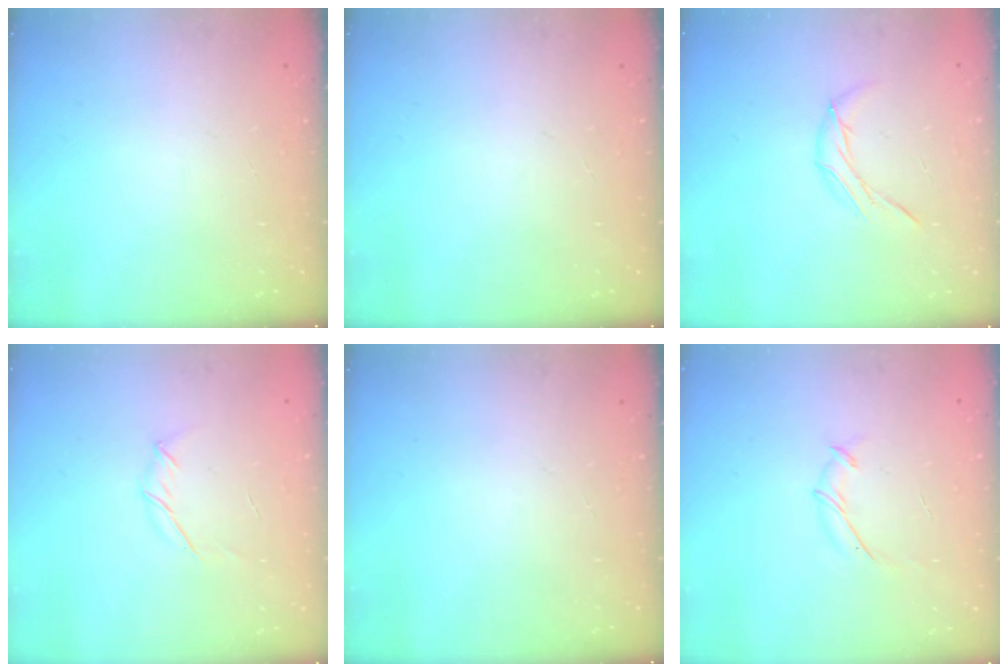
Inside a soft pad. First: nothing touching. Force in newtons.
{"total": 0.0}
{"total": 6.3, "press": 6.3, "slide": 0.4}
{"total": 3.9, "press": 3.8, "slide": 0.9}
{"total": 0.0}
{"total": 5.8, "press": 5.7, "slide": 1.1}